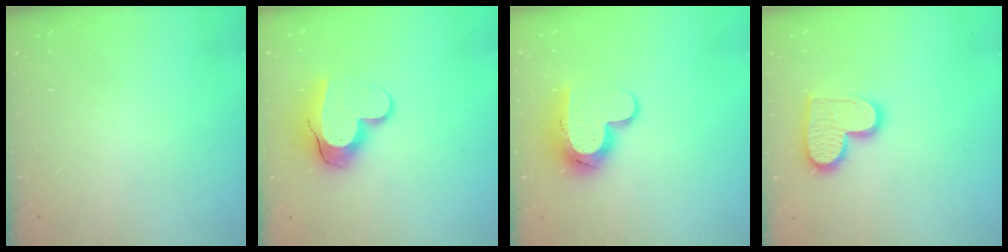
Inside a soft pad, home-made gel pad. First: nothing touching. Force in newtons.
{"total": 12.4, "press": 12.3, "slide": 1.1}
{"total": 12.4, "press": 12.3, "slide": 1.0}
{"total": 13.8, "press": 13.7, "slide": 1.1}